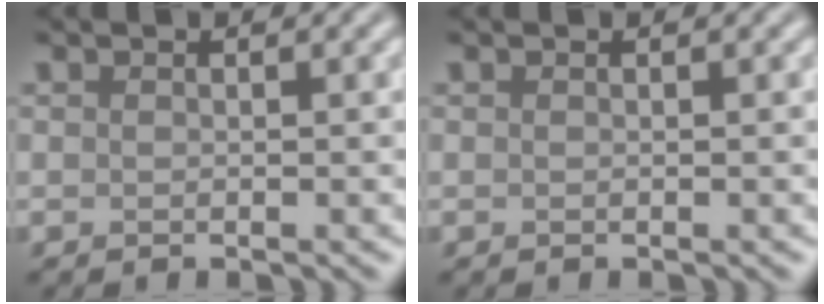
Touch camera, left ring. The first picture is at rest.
{"total": 0.0}